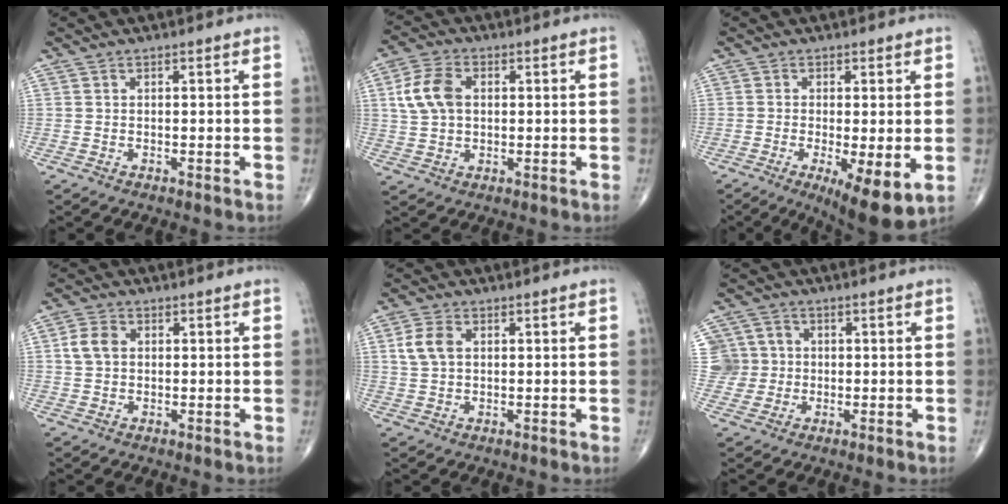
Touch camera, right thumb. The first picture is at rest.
{"total": 8.1, "force": [1.4, 5.5, 5.8], "torque": [-0.112, 0.009, 0.027]}
{"total": 9.8, "force": [-2.9, 2.7, 9.0], "torque": [-0.143, -0.024, -0.042]}
{"total": 4.2, "force": [0.7, 3.1, 2.7], "torque": [-0.054, 0.006, 0.010]}
{"total": 4.9, "force": [1.1, 3.3, 3.4], "torque": [-0.071, 0.004, 0.021]}
{"total": 7.2, "force": [0.7, 7.1, 0.8], "torque": [0.010, 0.020, 0.012]}